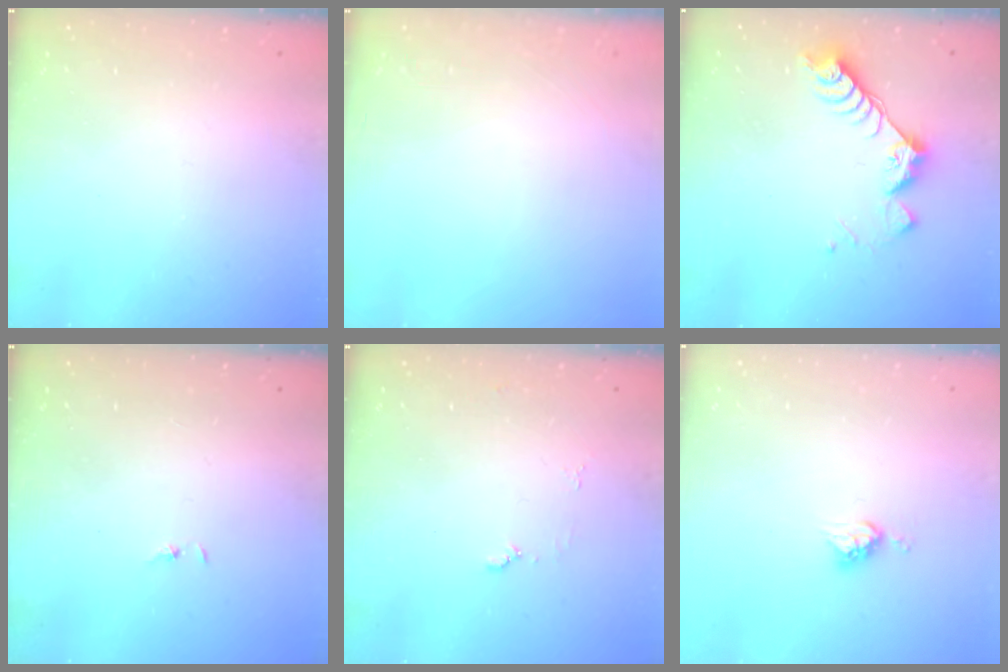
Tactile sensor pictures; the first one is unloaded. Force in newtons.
{"total": 0.0}
{"total": 9.8, "press": 9.7, "slide": 1.1}
{"total": 0.7, "press": 0.7, "slide": 0.1}
{"total": 4.2, "press": 4.2, "slide": 0.5}
{"total": 5.4, "press": 5.4, "slide": 0.1}